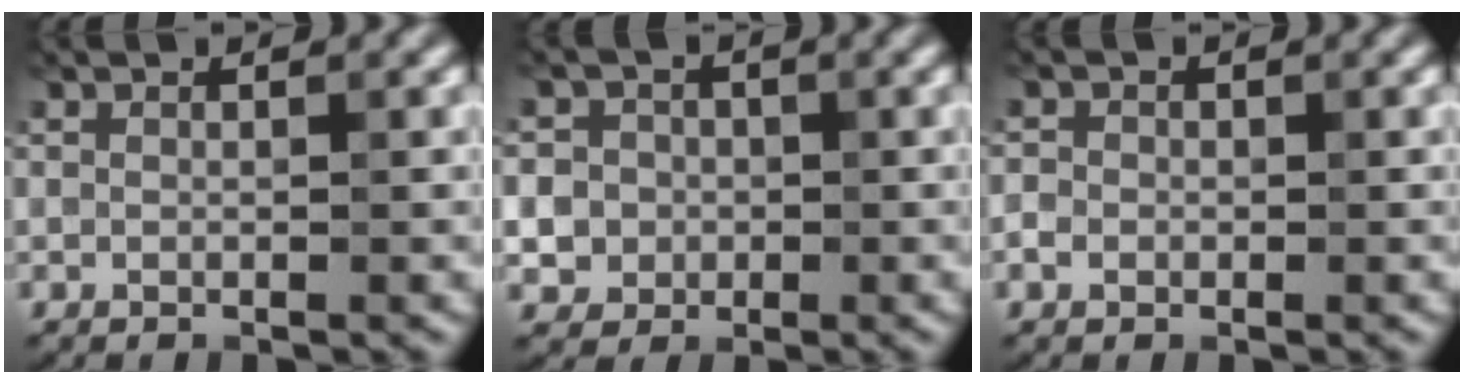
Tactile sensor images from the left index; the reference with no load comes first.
{"total": 6.7, "force": [-0.4, 6.4, 1.9], "torque": [-0.031, 0.015, -0.027]}
{"total": 1.3, "force": [-0.4, 1.2, 0.4], "torque": [-0.005, -0.003, -0.008]}